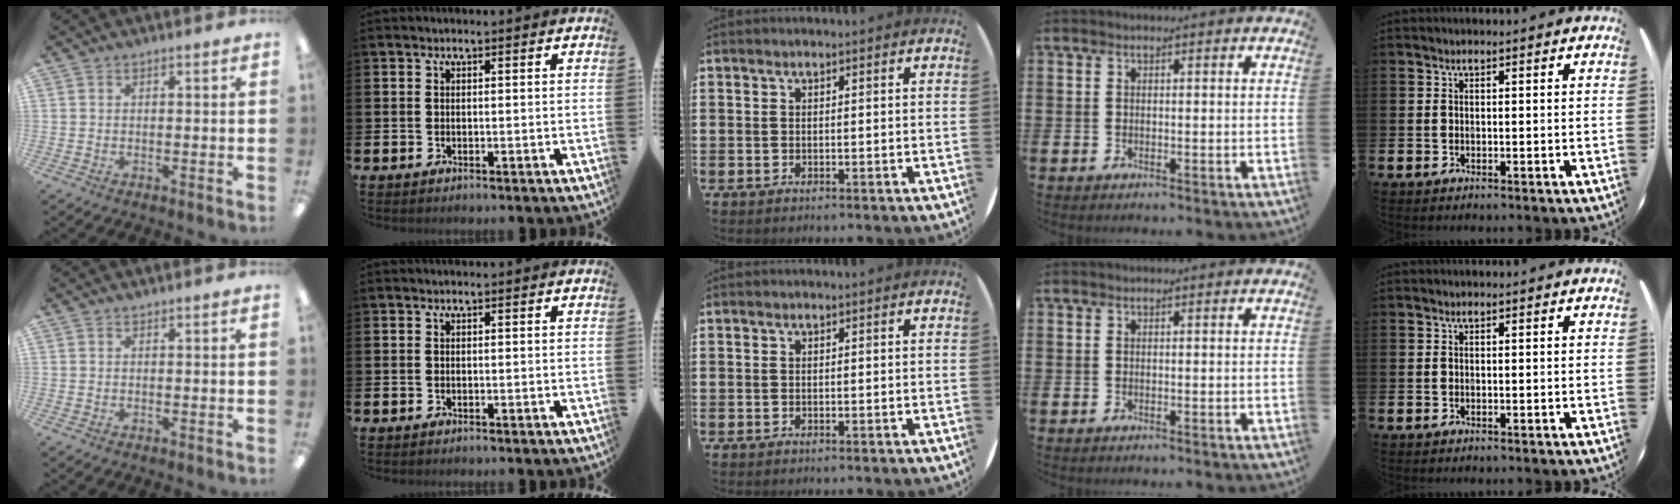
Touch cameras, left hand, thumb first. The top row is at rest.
{}